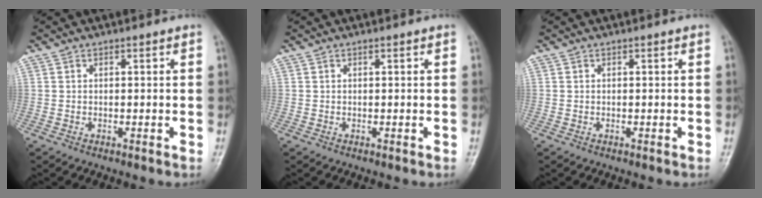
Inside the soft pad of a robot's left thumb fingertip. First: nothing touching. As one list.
[{"total": 0.0}, {"total": 0.0}]